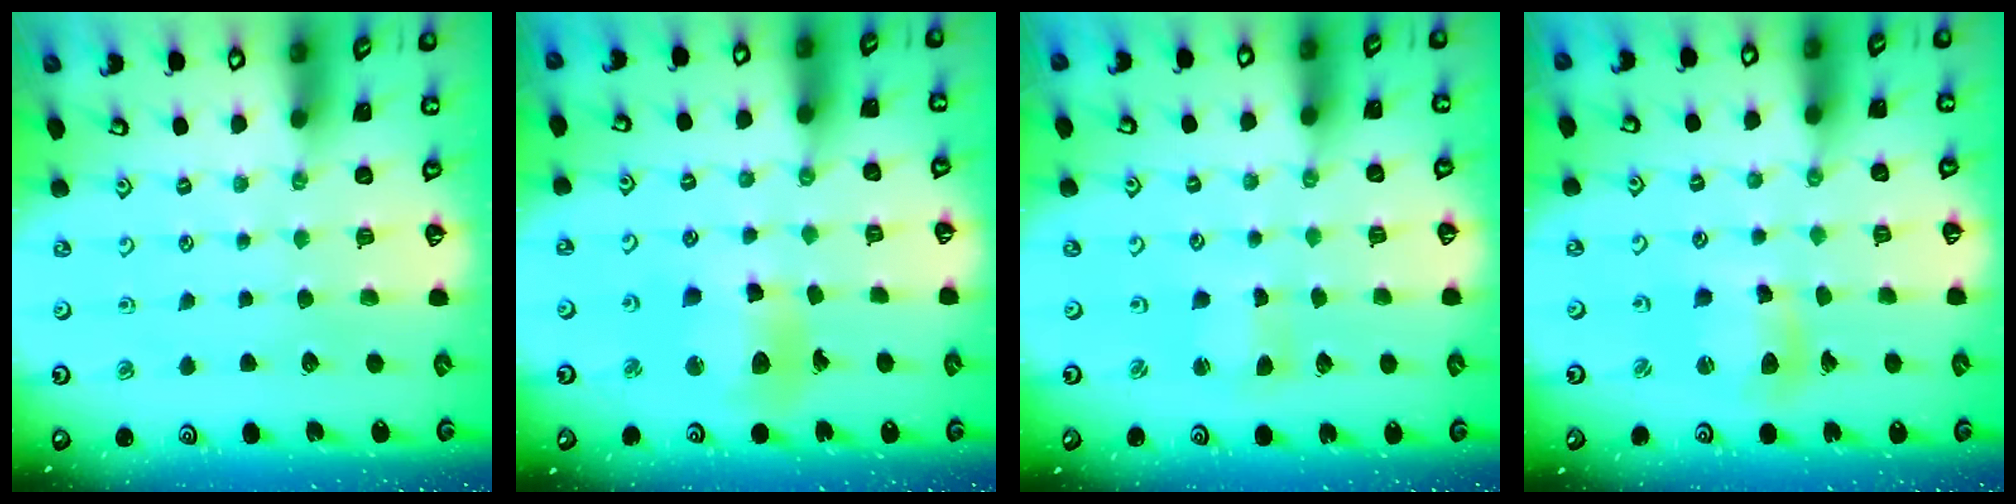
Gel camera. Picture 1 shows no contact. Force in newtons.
{"total": 11.8, "press": 11.8, "slide": 1.3}
{"total": 2.6, "press": 2.5, "slide": 0.3}
{"total": 8.8, "press": 8.8, "slide": 1.0}